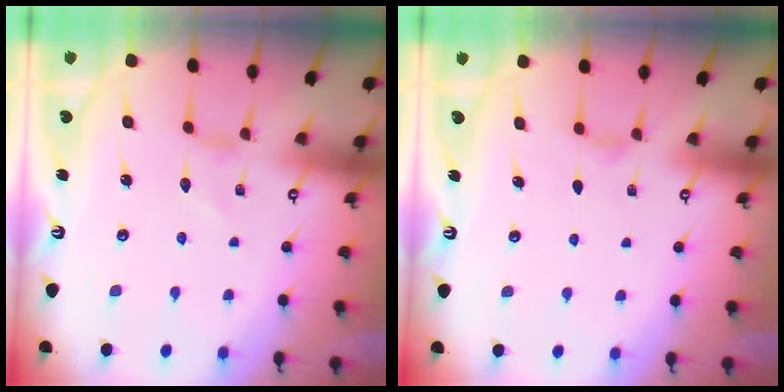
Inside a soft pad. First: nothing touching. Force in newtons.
{"total": 3.1, "press": 3.1, "slide": 0.6}